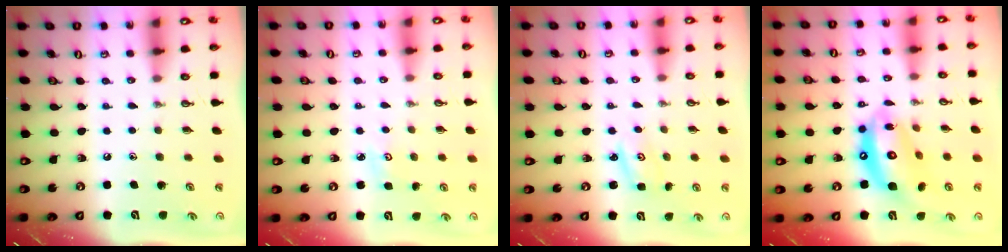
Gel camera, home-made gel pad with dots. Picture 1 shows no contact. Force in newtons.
{"total": 2.8, "press": 2.7, "slide": 0.4}
{"total": 2.4, "press": 2.3, "slide": 0.4}
{"total": 15.4, "press": 15.3, "slide": 1.4}